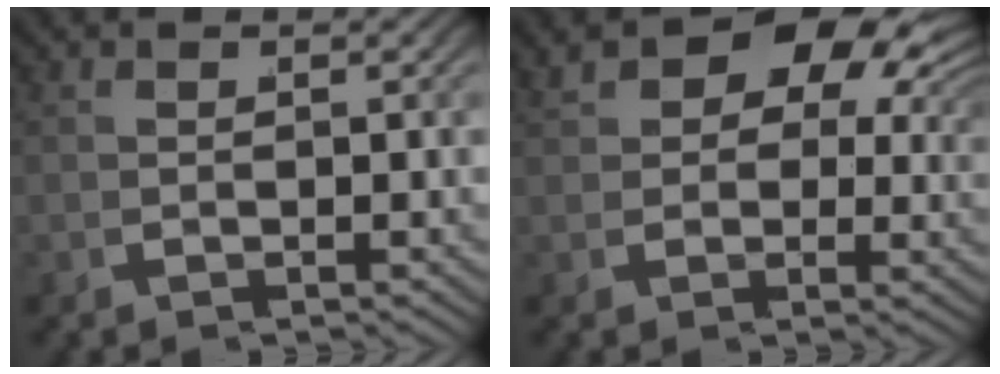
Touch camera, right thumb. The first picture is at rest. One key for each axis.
{"total": 7.6, "fx": 3.2, "fy": 4.4, "fz": 5.4, "tx": -0.089, "ty": 0.000, "tz": 0.054}